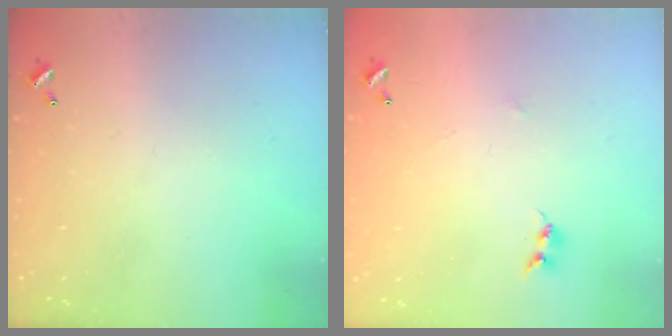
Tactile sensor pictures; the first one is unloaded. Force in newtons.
{"total": 6.7, "press": 6.7, "slide": 0.5}